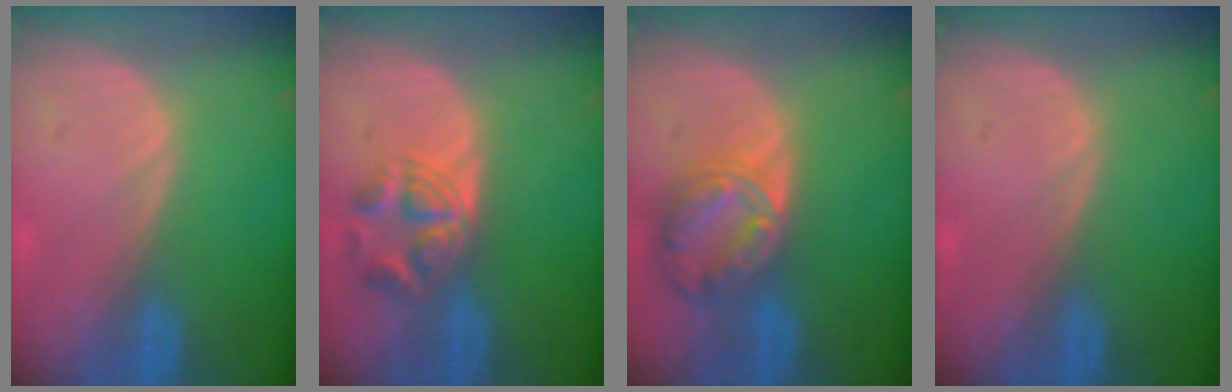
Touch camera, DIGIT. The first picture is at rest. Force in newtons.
{"total": 5.7, "press": 5.1, "slide": 2.4}
{"total": 8.2, "press": 7.0, "slide": 4.3}
{"total": 0.0}